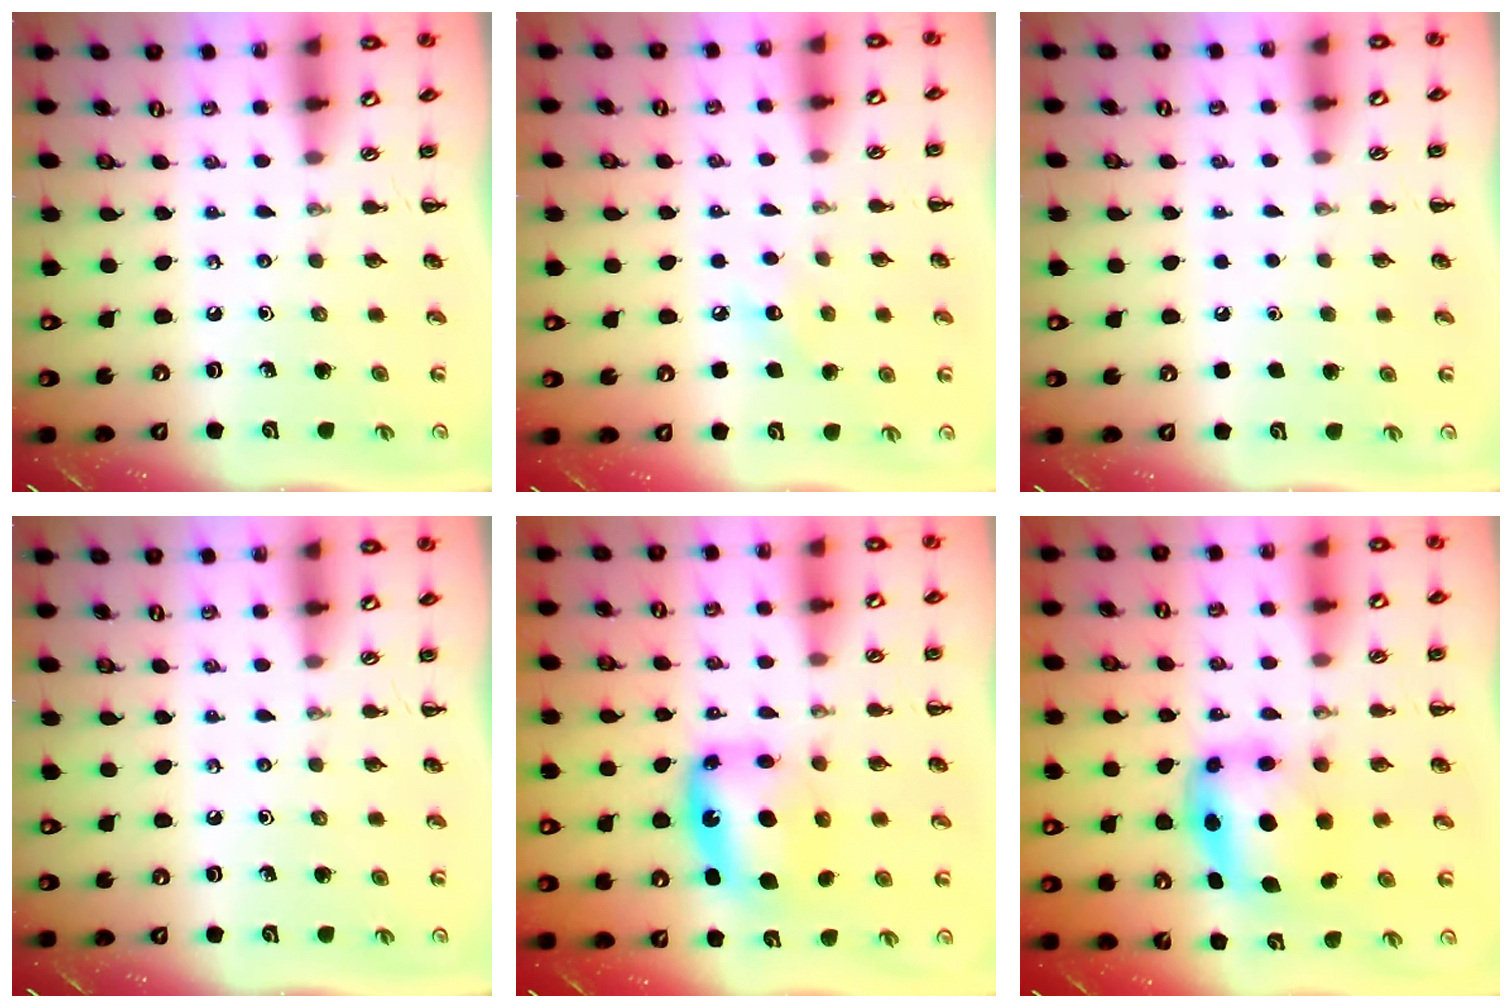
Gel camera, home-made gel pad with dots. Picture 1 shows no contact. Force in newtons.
{"total": 6.7, "press": 6.4, "slide": 1.9}
{"total": 1.7, "press": 1.7, "slide": 0.1}
{"total": 0.0}
{"total": 8.8, "press": 8.5, "slide": 2.4}
{"total": 5.6, "press": 5.5, "slide": 1.2}